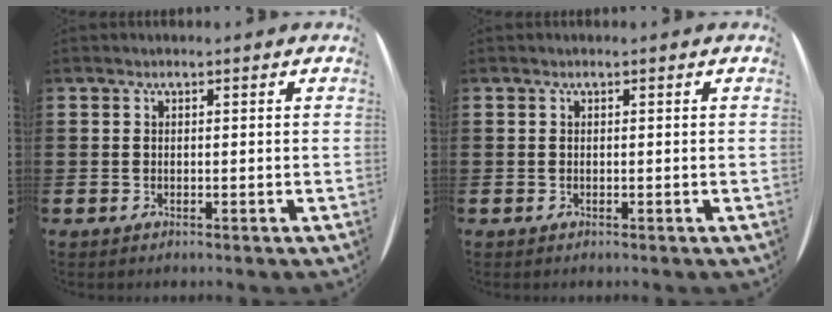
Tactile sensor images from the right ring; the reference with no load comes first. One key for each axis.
{"total": 0.0}